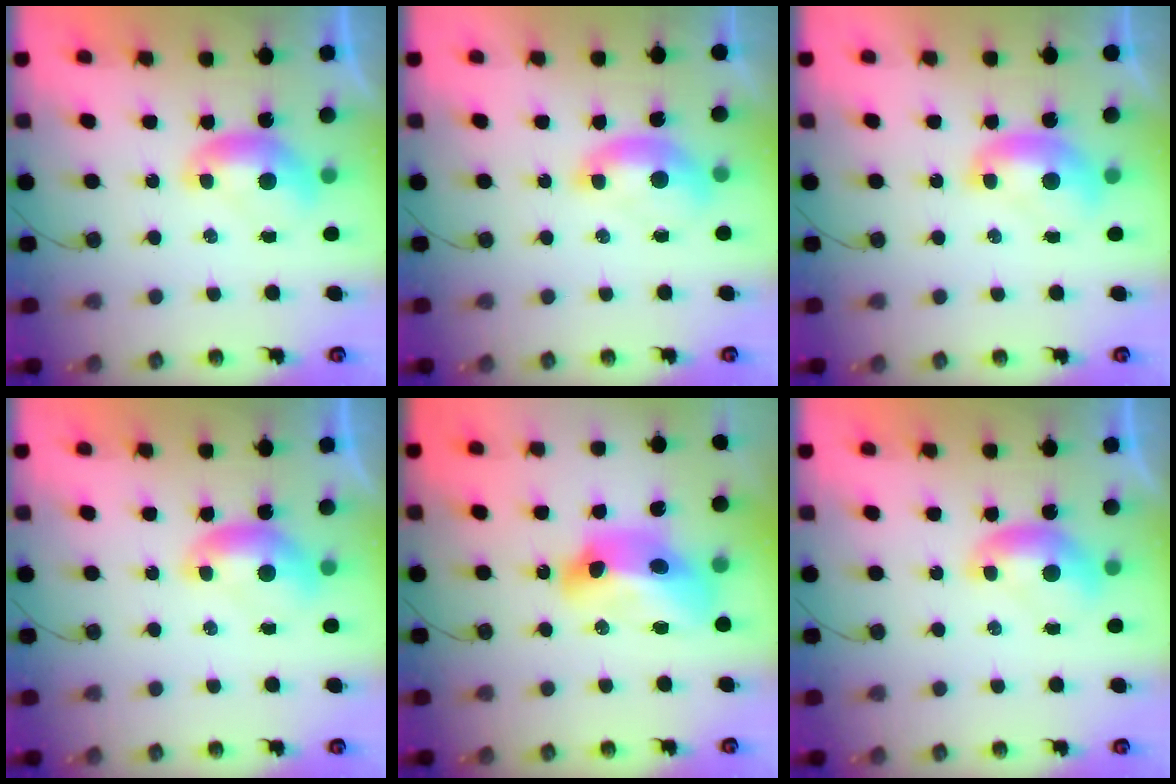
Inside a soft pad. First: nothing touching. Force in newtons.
{"total": 1.5, "press": 1.4, "slide": 0.6}
{"total": 1.6, "press": 1.5, "slide": 0.1}
{"total": 0.0}
{"total": 11.9, "press": 11.8, "slide": 1.4}
{"total": 0.0}